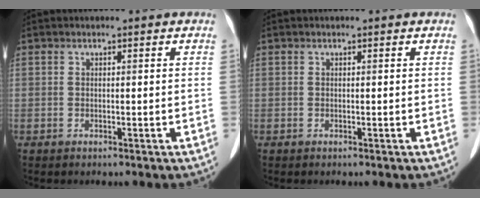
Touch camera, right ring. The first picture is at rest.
{"total": 0.0}